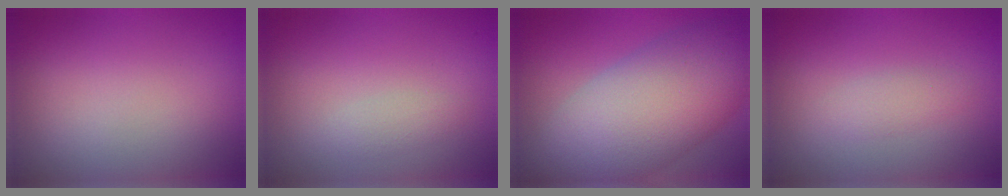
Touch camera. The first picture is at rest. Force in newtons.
{"total": 1.1, "press": 1.1, "slide": 0.1}
{"total": 11.0, "press": 11.0, "slide": 0.5}
{"total": 1.3, "press": 1.3, "slide": 0.0}